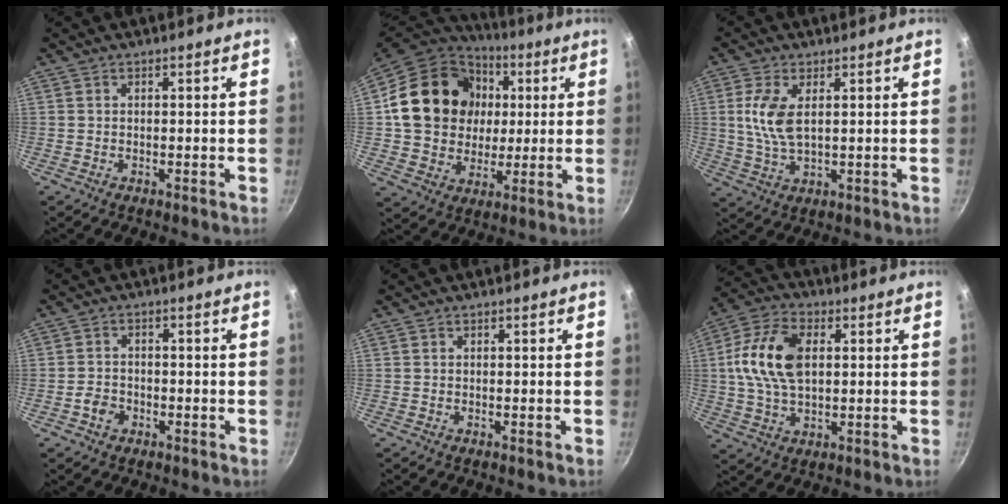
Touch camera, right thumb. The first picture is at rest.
{"total": 21.8, "force": [3.6, 18.3, 11.3], "torque": [-0.184, 0.020, 0.063]}
{"total": 7.7, "force": [1.7, 3.8, 6.5], "torque": [-0.135, -0.004, 0.037]}
{"total": 3.2, "force": [-1.6, 2.5, 1.4], "torque": [-0.020, 0.020, -0.028]}
{"total": 0.0}
{"total": 13.5, "force": [2.1, 8.1, 10.6], "torque": [-0.191, 0.013, 0.030]}